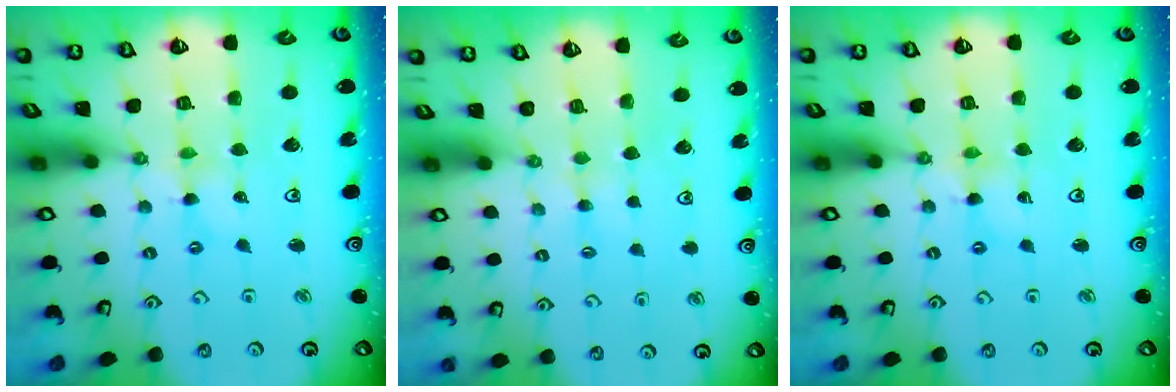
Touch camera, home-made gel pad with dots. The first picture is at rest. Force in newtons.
{"total": 2.3, "press": 2.3, "slide": 0.4}
{"total": 1.3, "press": 1.3, "slide": 0.3}